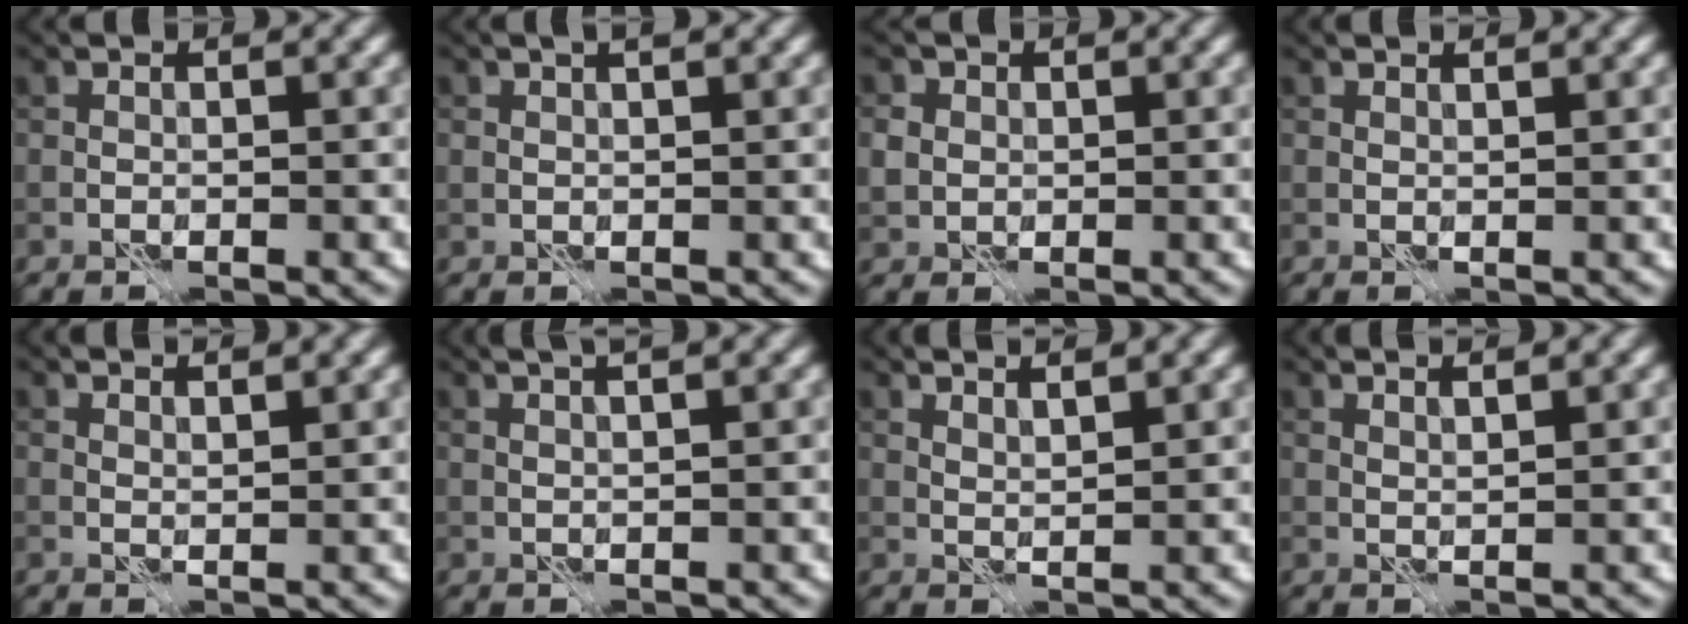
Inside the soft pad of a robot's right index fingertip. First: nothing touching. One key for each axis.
{"total": 1.5, "fx": 0.9, "fy": 0.4, "fz": 1.1, "tx": -0.020, "ty": 0.003, "tz": 0.017}
{"total": 2.8, "fx": 0.7, "fy": 2.5, "fz": 1.1, "tx": -0.029, "ty": 0.011, "tz": 0.011}
{"total": 0.7, "fx": 0.6, "fy": -0.1, "fz": 0.3, "tx": -0.012, "ty": -0.002, "tz": 0.009}
{"total": 1.6, "fx": 1.4, "fy": 0.1, "fz": 0.7, "tx": -0.016, "ty": -0.003, "tz": 0.021}
{"total": 4.4, "fx": 2.6, "fy": 1.4, "fz": 3.3, "tx": -0.038, "ty": 0.025, "tz": 0.021}
{"total": 2.5, "fx": 2.1, "fy": 0.4, "fz": 1.4, "tx": -0.021, "ty": 0.005, "tz": 0.024}
{"total": 2.2, "fx": 1.7, "fy": 0.3, "fz": 1.3, "tx": -0.018, "ty": 0.006, "tz": 0.011}